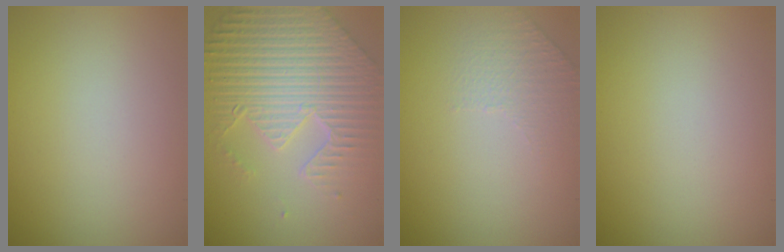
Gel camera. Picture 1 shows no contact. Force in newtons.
{"total": 7.9, "press": 5.9, "slide": 5.3}
{"total": 1.3, "press": 0.8, "slide": 1.1}
{"total": 0.0}